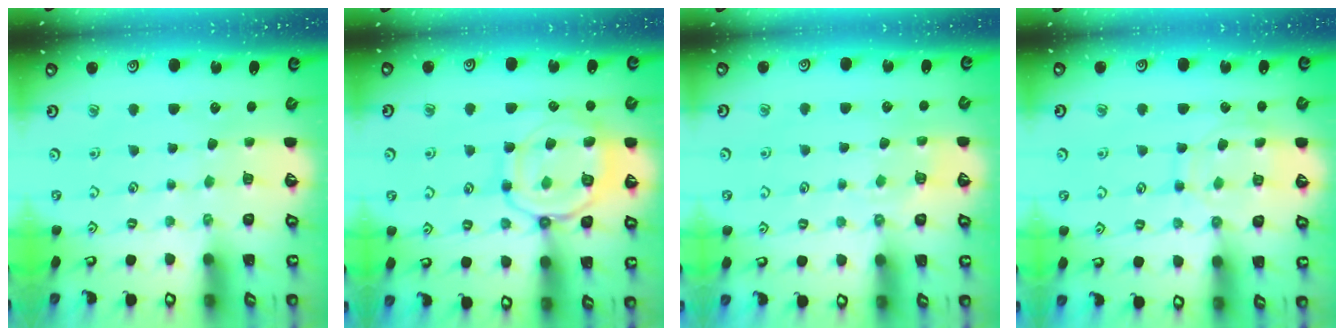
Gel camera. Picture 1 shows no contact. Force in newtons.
{"total": 14.2, "press": 14.1, "slide": 1.4}
{"total": 2.8, "press": 2.5, "slide": 1.3}
{"total": 11.0, "press": 11.0, "slide": 0.8}